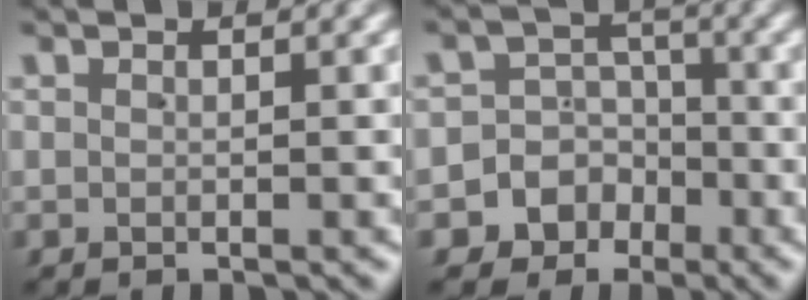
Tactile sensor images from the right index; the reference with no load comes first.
{"total": 7.5, "force": [-3.1, 6.8, 0.9], "torque": [-0.025, -0.010, -0.064]}